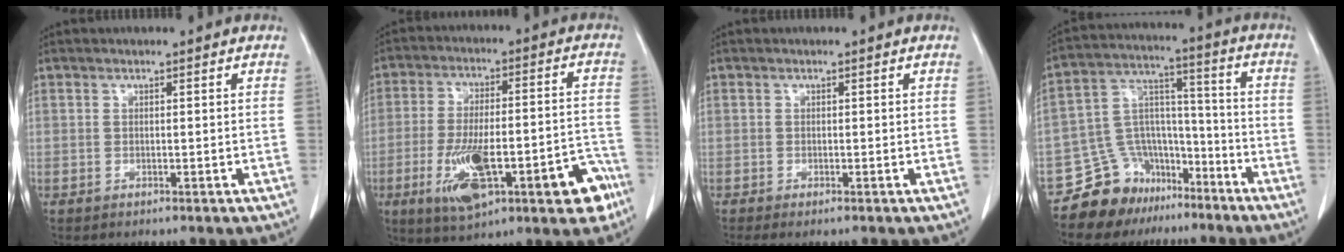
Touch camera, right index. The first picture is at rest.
{"total": 17.4, "force": [-7.4, 5.2, 14.9], "torque": [-0.203, 0.024, -0.098]}
{"total": 1.1, "force": [-0.8, 0.1, 0.8], "torque": [-0.013, -0.005, -0.013]}
{"total": 12.1, "force": [-9.3, 7.6, 1.5], "torque": [-0.026, 0.080, -0.156]}